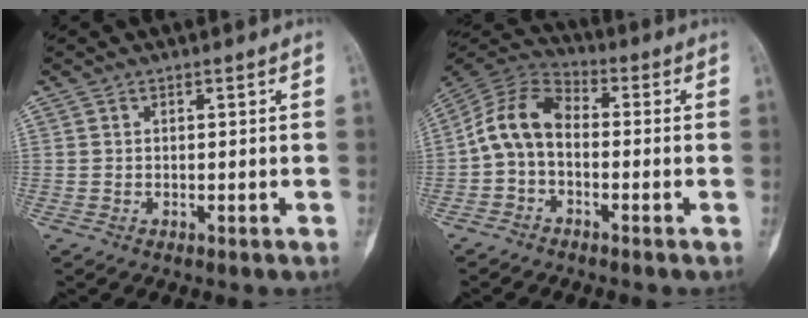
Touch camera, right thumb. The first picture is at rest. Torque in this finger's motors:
{"motor_torque": [0.21, 0.23, 0.15, -0.14, 0.10]}